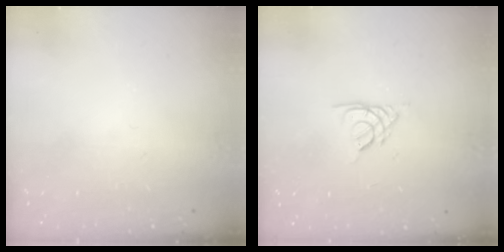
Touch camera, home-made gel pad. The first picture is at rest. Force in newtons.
{"total": 2.7, "press": 2.7, "slide": 0.4}